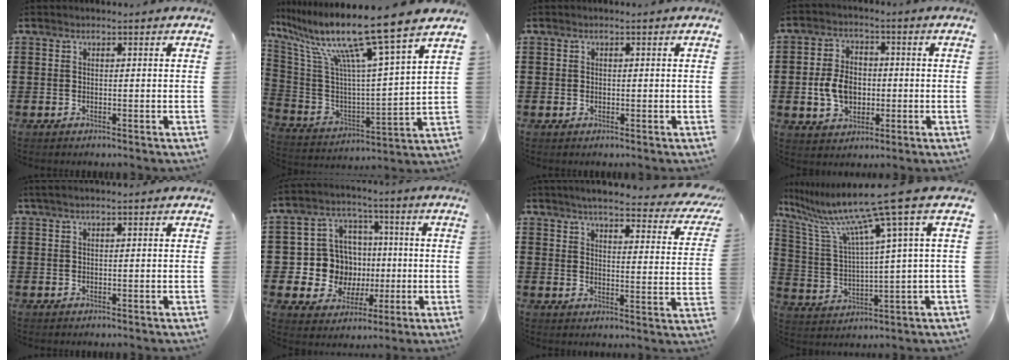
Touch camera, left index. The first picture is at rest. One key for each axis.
{"total": 14.0, "fx": 10.8, "fy": -0.6, "fz": 8.9, "tx": -0.201, "ty": -0.076, "tz": 0.166}
{"total": 0.5, "fx": 0.0, "fy": 0.5, "fz": 0.0, "tx": -0.004, "ty": 0.004, "tz": 0.000}
{"total": 6.8, "fx": -1.0, "fy": 5.0, "fz": 4.4, "tx": -0.094, "ty": 0.007, "tz": -0.023}
{"total": 1.1, "fx": 0.5, "fy": 0.0, "fz": 0.9, "tx": -0.017, "ty": 0.000, "tz": 0.009}
{"total": 10.0, "fx": -0.2, "fy": 9.6, "fz": 2.8, "tx": -0.097, "ty": 0.013, "tz": 0.010}
{"total": 5.0, "fx": 4.4, "fy": 0.1, "fz": 2.5, "tx": -0.058, "ty": -0.029, "tz": 0.069}
{"total": 12.2, "fx": 8.2, "fy": -0.7, "fz": 9.1, "tx": -0.221, "ty": -0.051, "tz": 0.122}